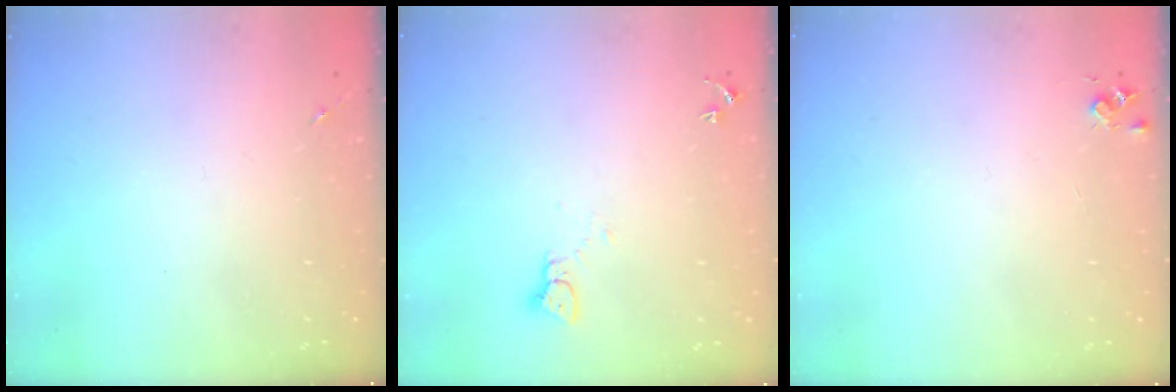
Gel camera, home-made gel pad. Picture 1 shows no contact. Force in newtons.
{"total": 2.1, "press": 2.1, "slide": 0.2}
{"total": 4.4, "press": 4.4, "slide": 0.5}